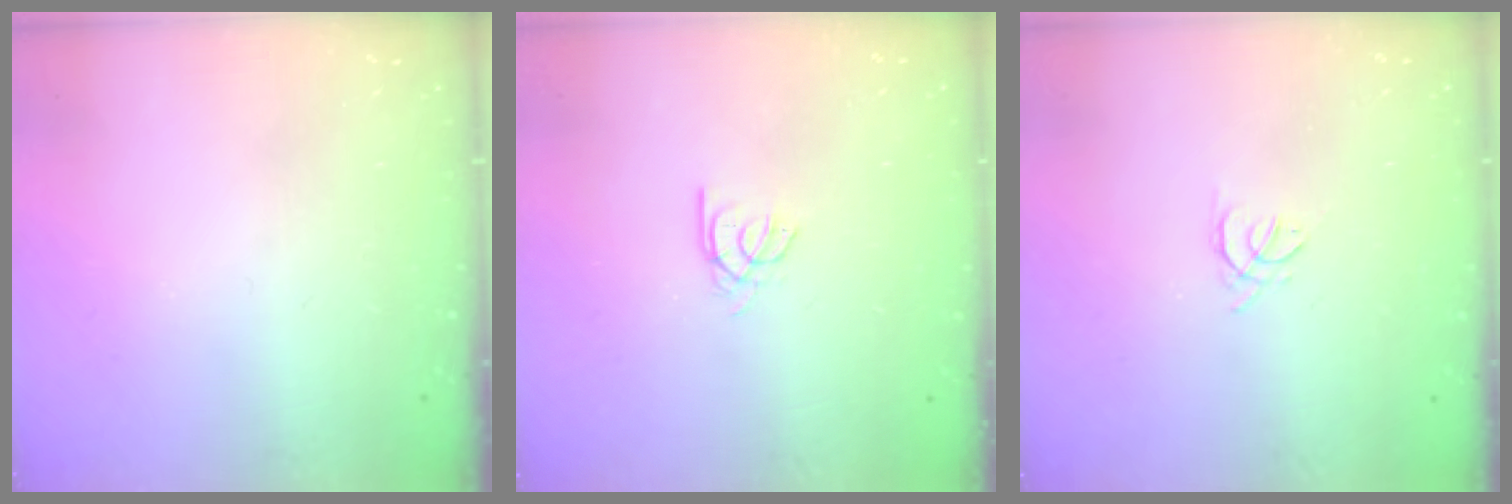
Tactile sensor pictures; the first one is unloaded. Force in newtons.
{"total": 2.2, "press": 2.1, "slide": 0.4}
{"total": 1.5, "press": 1.4, "slide": 0.6}